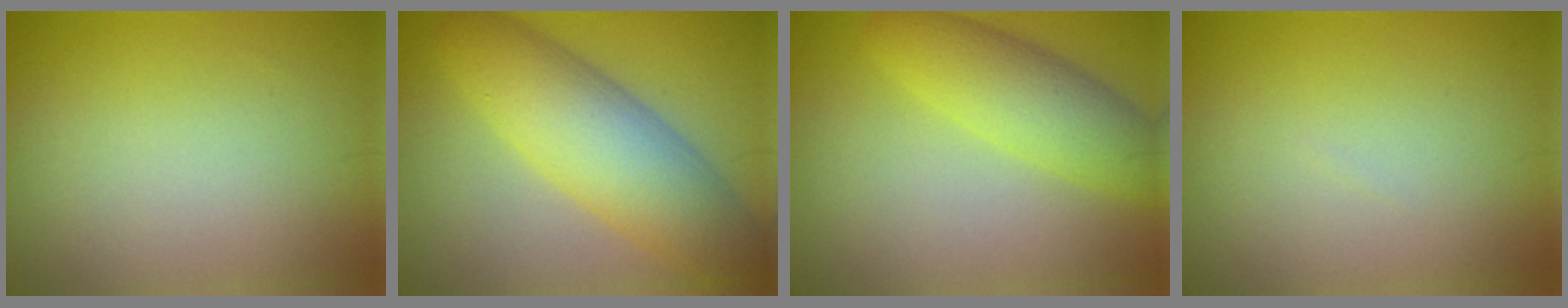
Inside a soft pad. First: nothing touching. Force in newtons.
{"total": 8.7, "press": 8.7, "slide": 0.2}
{"total": 5.3, "press": 5.3, "slide": 0.2}
{"total": 0.0}